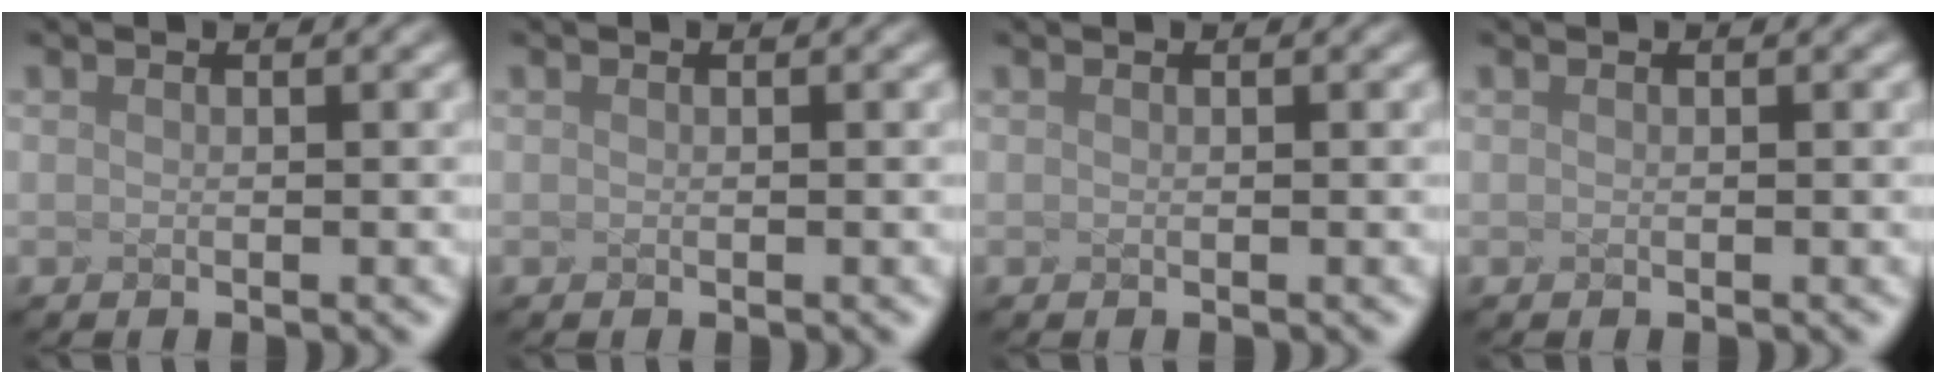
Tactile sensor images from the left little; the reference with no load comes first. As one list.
[{"total": 0.0}, {"total": 0.0}, {"total": 0.0}]